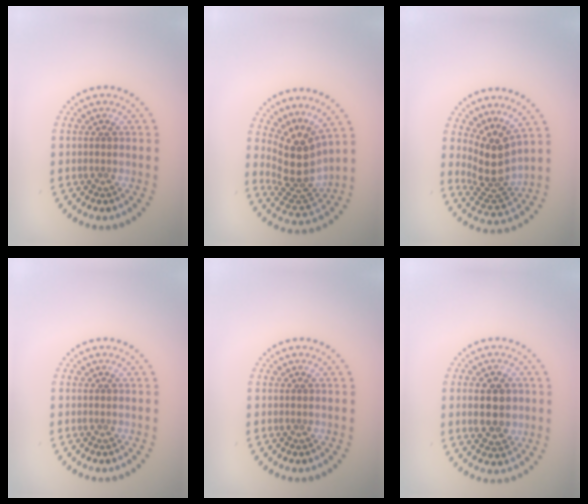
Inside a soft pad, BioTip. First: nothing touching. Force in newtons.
{"total": 4.8, "press": 3.6, "slide": 3.2}
{"total": 4.3, "press": 3.1, "slide": 2.9}
{"total": 0.0}
{"total": 0.0}
{"total": 4.6, "press": 4.6, "slide": 0.2}